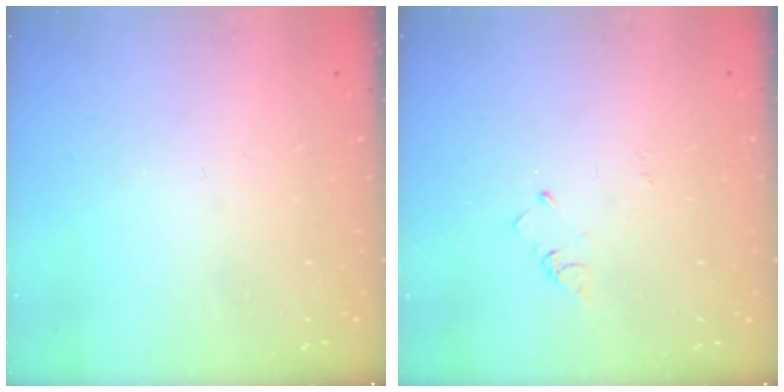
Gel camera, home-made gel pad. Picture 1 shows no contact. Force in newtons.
{"total": 2.0, "press": 2.0, "slide": 0.3}